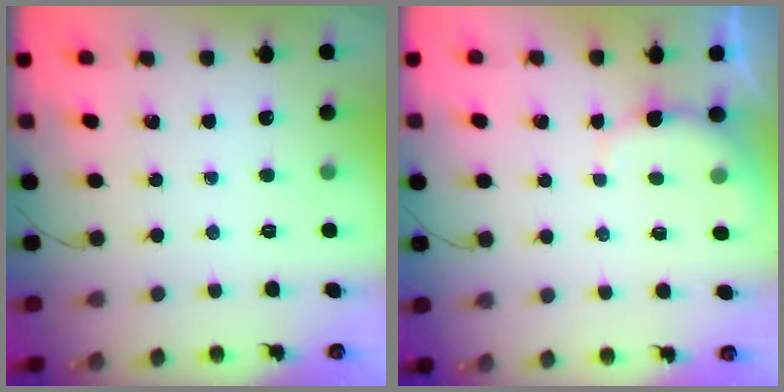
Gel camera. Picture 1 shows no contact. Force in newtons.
{"total": 2.8, "press": 2.7, "slide": 0.7}